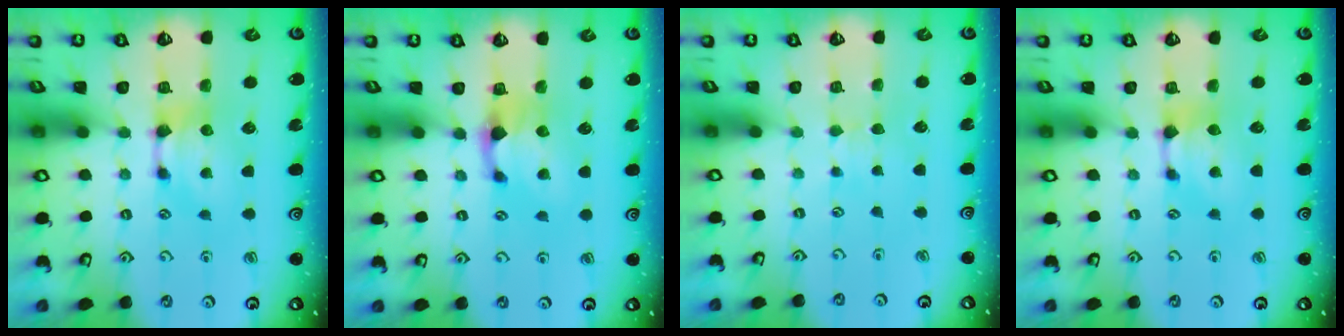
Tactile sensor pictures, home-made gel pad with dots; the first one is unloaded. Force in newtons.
{"total": 1.2, "press": 0.4, "slide": 1.2}
{"total": 2.5, "press": 2.5, "slide": 0.3}
{"total": 0.8, "press": 0.5, "slide": 0.6}